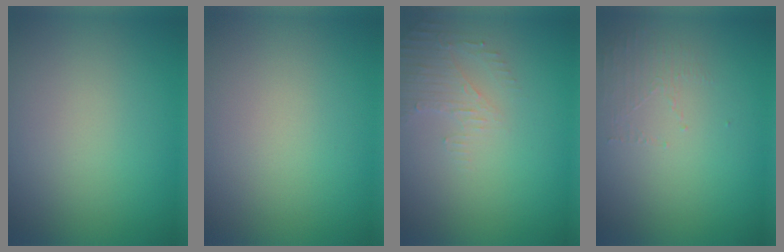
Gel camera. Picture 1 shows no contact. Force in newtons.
{"total": 0.0}
{"total": 2.2, "press": 2.1, "slide": 0.5}
{"total": 1.4, "press": 0.4, "slide": 1.4}